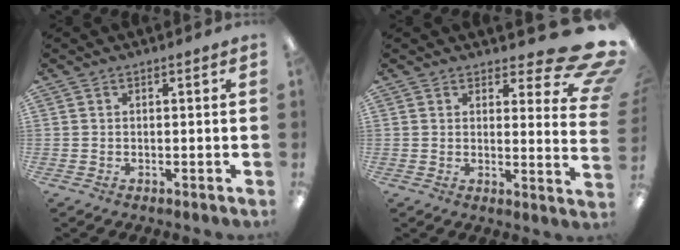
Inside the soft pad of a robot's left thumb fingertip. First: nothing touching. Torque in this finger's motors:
{"motor_torque": [1.57, 1.55, 0.02, 0.00, 0.01]}